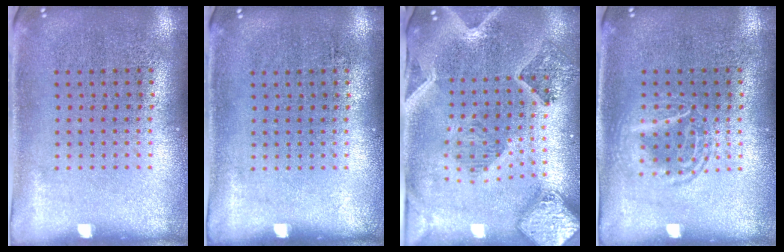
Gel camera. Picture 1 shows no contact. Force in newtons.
{"total": 0.0}
{"total": 2.1, "press": 1.9, "slide": 0.7}
{"total": 1.2, "press": 1.2, "slide": 0.1}